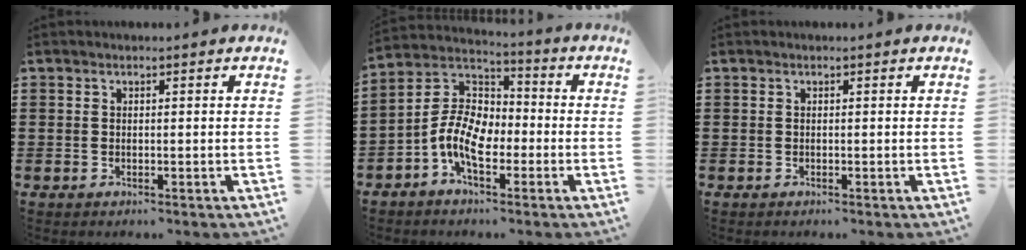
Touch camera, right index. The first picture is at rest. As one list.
[{"total": 9.5, "force": [-3.2, 5.2, 7.2], "torque": [-0.177, -0.006, -0.069]}, {"total": 0.0}]